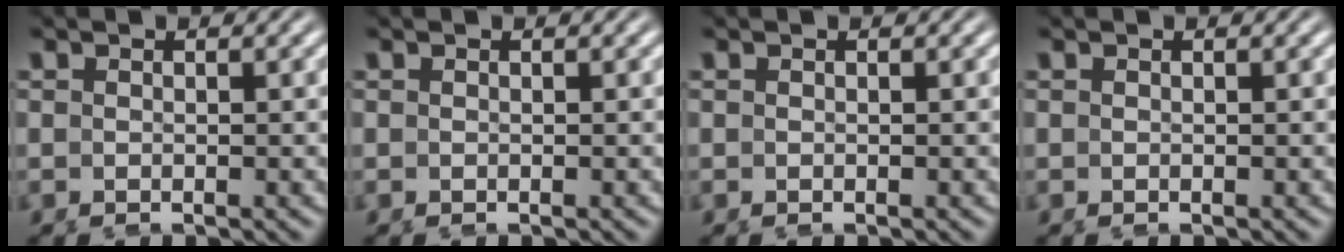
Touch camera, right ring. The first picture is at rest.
{"total": 0.0}
{"total": 0.0}
{"total": 0.0}